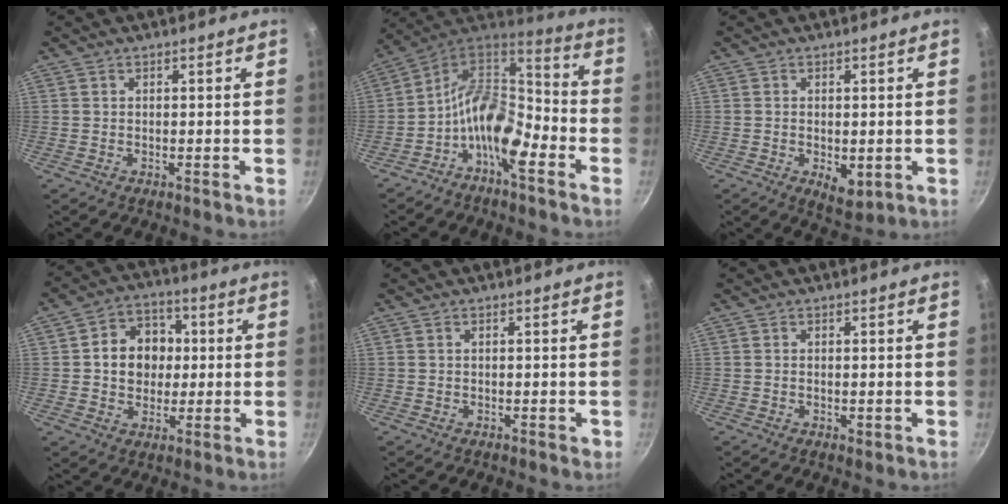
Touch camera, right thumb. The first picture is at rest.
{"total": 13.9, "force": [-5.9, 7.1, 10.5], "torque": [-0.161, 0.064, -0.126]}
{"total": 5.0, "force": [-1.0, 2.7, 4.1], "torque": [-0.054, -0.010, -0.007]}
{"total": 11.0, "force": [1.1, 9.2, 5.9], "torque": [-0.054, 0.012, 0.009]}
{"total": 1.1, "force": [-0.1, 0.6, 0.9], "torque": [-0.008, 0.002, -0.001]}
{"total": 0.8, "force": [-0.1, 0.4, 0.7], "torque": [-0.011, -0.002, -0.002]}